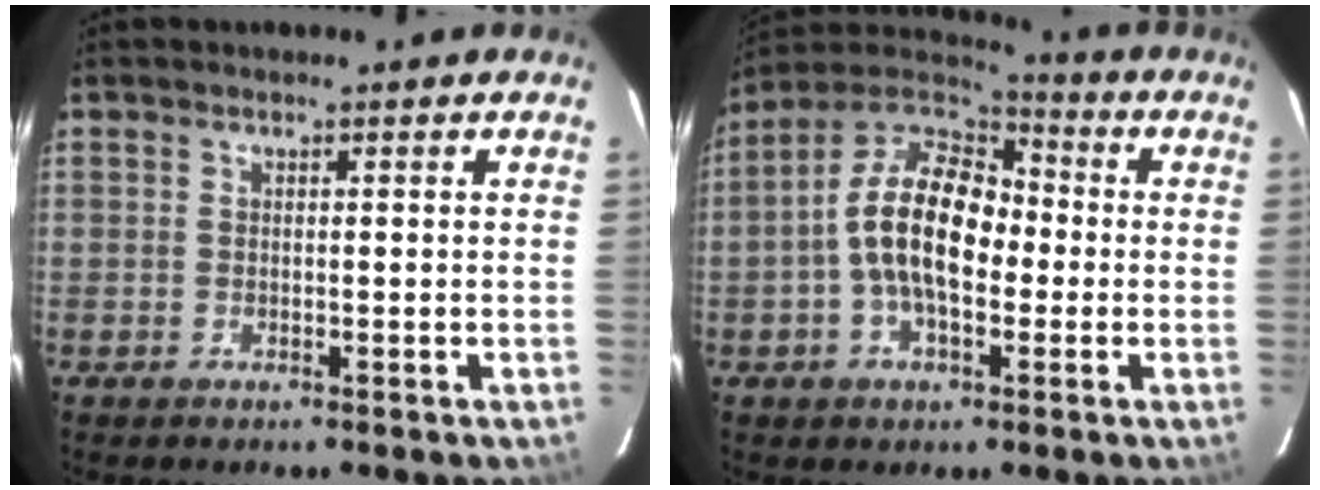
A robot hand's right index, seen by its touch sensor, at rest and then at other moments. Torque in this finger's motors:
{"motor_torque": [1.51, 0.15, 1.05, 0.21]}